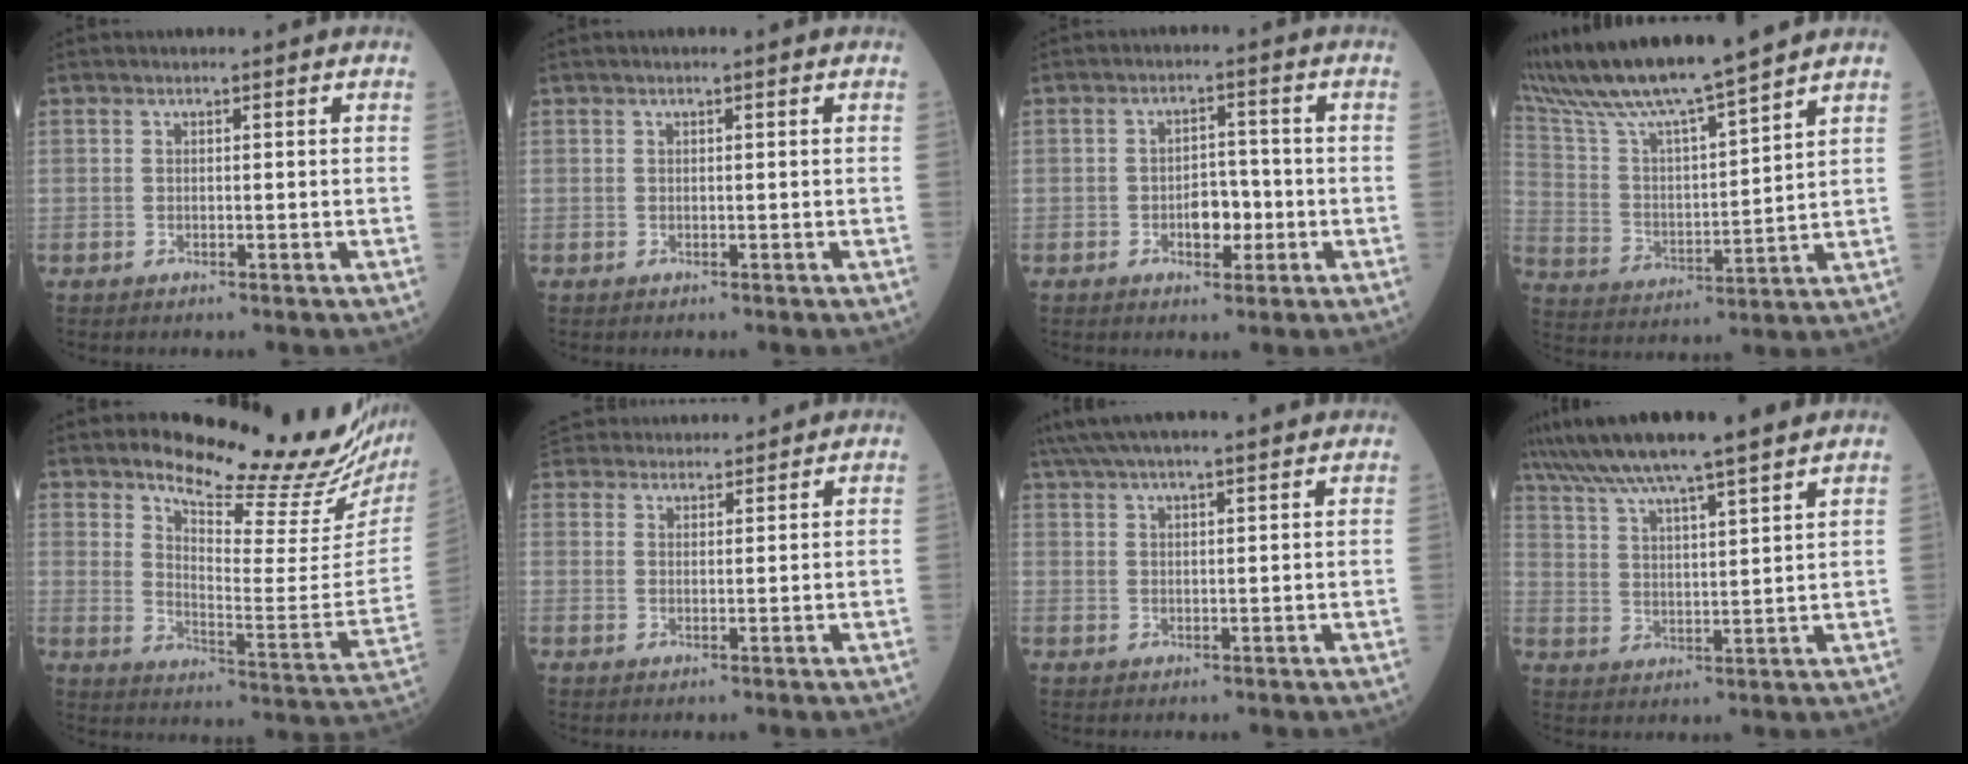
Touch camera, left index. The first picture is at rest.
{"total": 0.8, "force": [0.5, 0.0, 0.6], "torque": [-0.014, 0.010, 0.008]}
{"total": 4.3, "force": [-1.3, 2.4, 3.3], "torque": [-0.049, 0.008, -0.019]}
{"total": 15.8, "force": [14.0, -0.9, 7.2], "torque": [-0.145, 0.006, 0.257]}
{"total": 20.3, "force": [18.3, 1.9, 8.6], "torque": [-0.133, -0.103, 0.234]}
{"total": 14.7, "force": [13.7, 3.7, 3.9], "torque": [-0.083, 0.051, 0.220]}
{"total": 16.3, "force": [14.3, 1.8, 7.5], "torque": [-0.138, 0.049, 0.213]}
{"total": 15.6, "force": [13.5, -0.5, 7.8], "torque": [-0.139, 0.024, 0.210]}